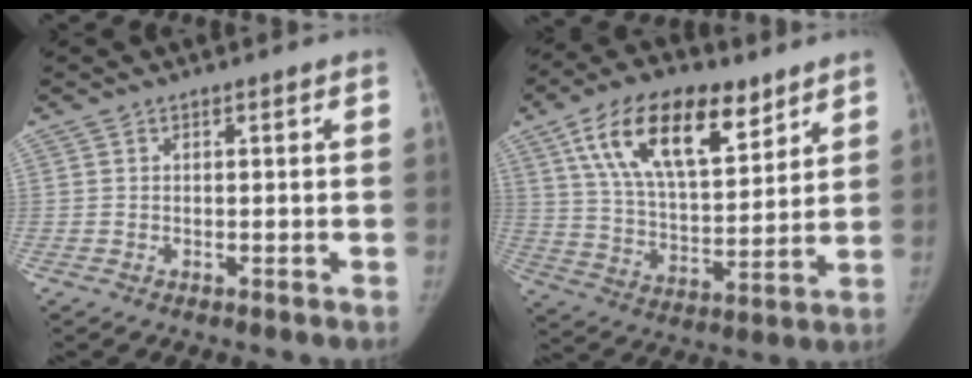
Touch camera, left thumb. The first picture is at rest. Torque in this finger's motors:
{"motor_torque": [2.21, 2.27, 1.59, -1.18, 0.46]}